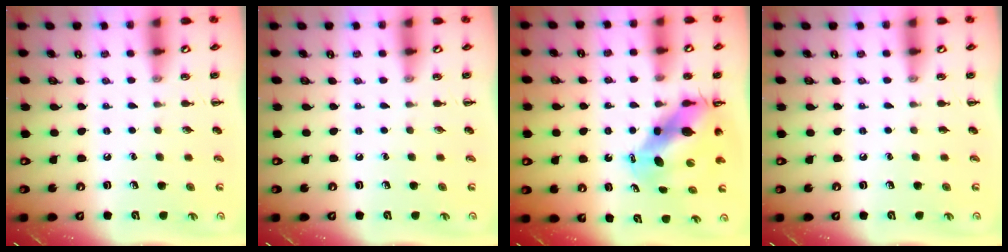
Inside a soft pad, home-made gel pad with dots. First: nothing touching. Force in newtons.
{"total": 0.0}
{"total": 10.0, "press": 9.6, "slide": 2.8}
{"total": 0.0}